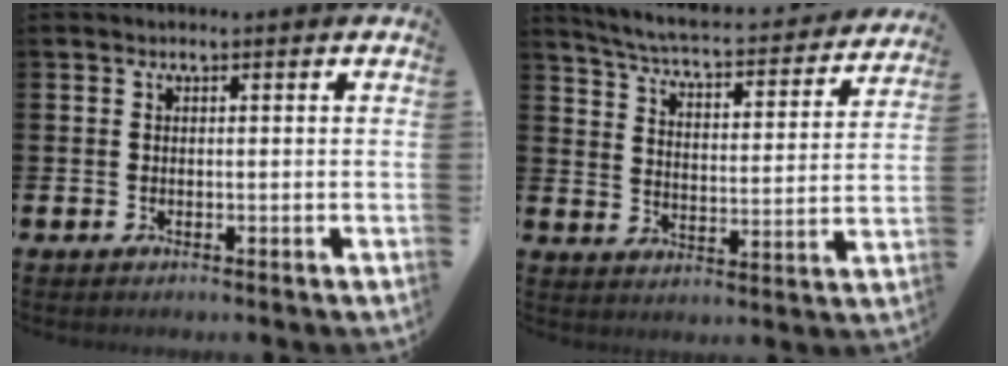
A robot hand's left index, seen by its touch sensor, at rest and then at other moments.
{"total": 5.6, "force": [5.1, 0.7, 2.1], "torque": [-0.072, -0.040, 0.081]}